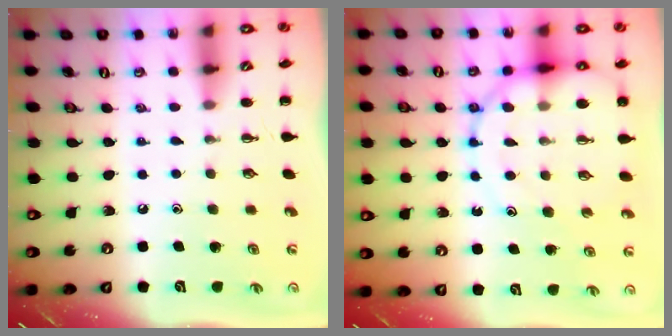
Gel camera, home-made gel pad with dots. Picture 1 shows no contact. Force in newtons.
{"total": 13.9, "press": 13.6, "slide": 3.1}